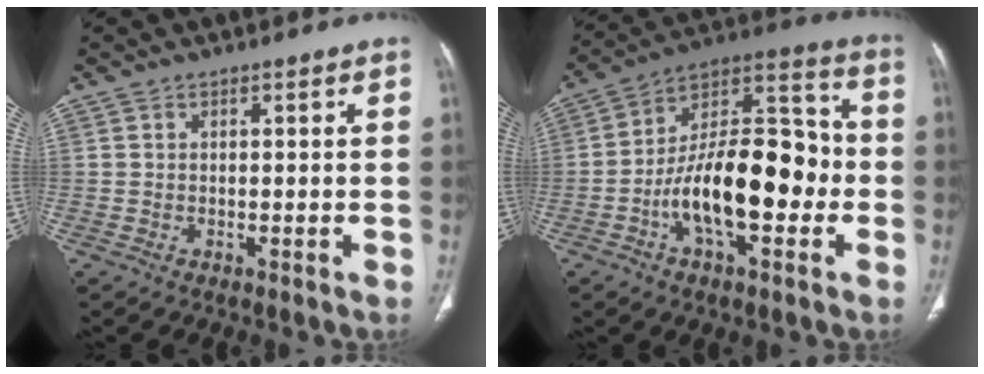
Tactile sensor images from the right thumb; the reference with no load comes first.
{"total": 22.7, "force": [-4.5, 11.2, 19.2], "torque": [-0.285, 0.050, -0.076]}